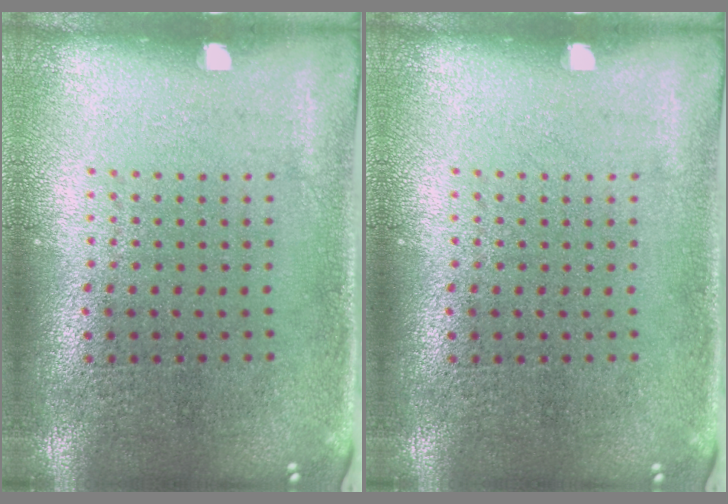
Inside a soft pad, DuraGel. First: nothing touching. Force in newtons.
{"total": 0.0}